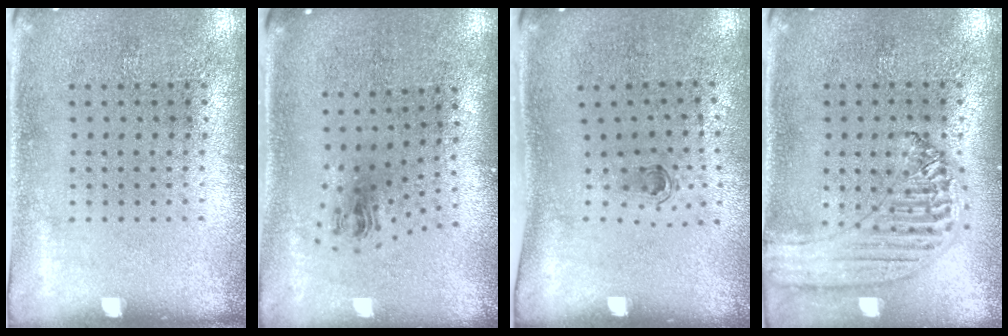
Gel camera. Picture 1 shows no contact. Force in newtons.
{"total": 1.0, "press": 0.4, "slide": 0.9}
{"total": 0.6, "press": 0.4, "slide": 0.5}
{"total": 1.3, "press": 1.3, "slide": 0.2}